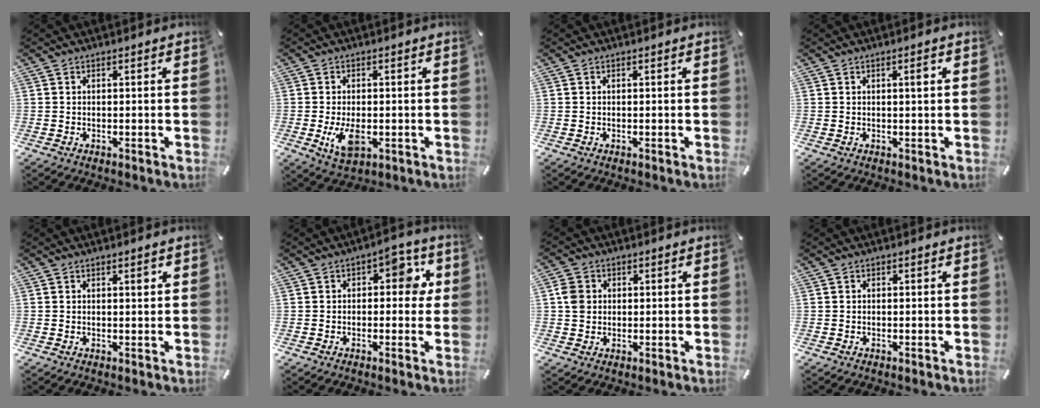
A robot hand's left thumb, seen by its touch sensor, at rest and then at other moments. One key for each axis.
{"total": 6.6, "fx": -1.1, "fy": 3.8, "fz": 5.3, "tx": -0.114, "ty": -0.007, "tz": -0.022}
{"total": 0.0}
{"total": 2.0, "fx": 0.6, "fy": 0.4, "fz": 1.8, "tx": -0.028, "ty": 0.000, "tz": 0.006}
{"total": 1.7, "fx": 0.8, "fy": 0.6, "fz": 1.3, "tx": -0.018, "ty": -0.001, "tz": 0.011}
{"total": 7.1, "fx": 1.3, "fy": 4.3, "fz": 5.6, "tx": -0.054, "ty": -0.002, "tz": 0.011}
{"total": 4.0, "fx": 0.6, "fy": 3.7, "fz": 1.3, "tx": -0.023, "ty": 0.004, "tz": 0.010}
{"total": 0.0}